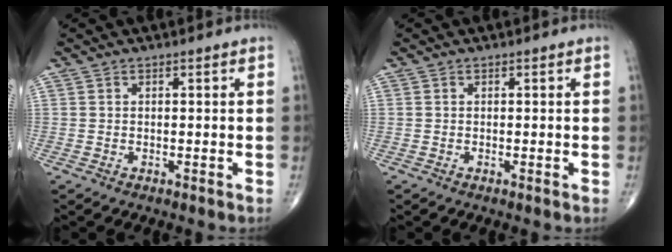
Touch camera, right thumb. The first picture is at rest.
{"total": 0.0}